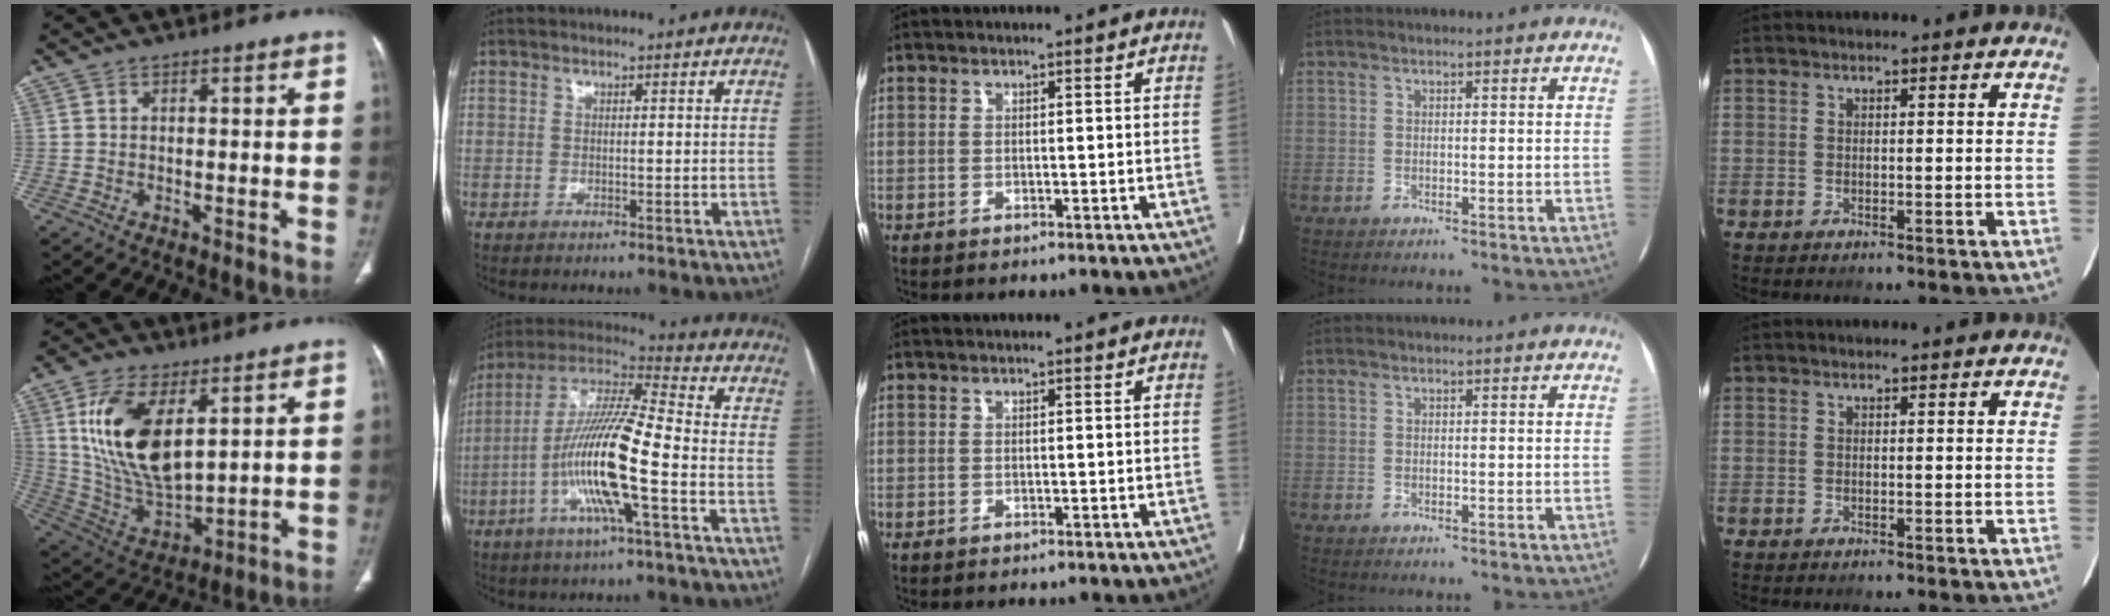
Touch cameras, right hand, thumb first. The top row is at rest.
{"thumb": {"total": 17.4, "force": [5.9, 8.7, 13.9], "torque": [-0.253, -0.027, 0.126]}, "index": {"total": 16.0, "force": [-4.4, 1.2, 15.3], "torque": [-0.304, 0.002, -0.088]}}